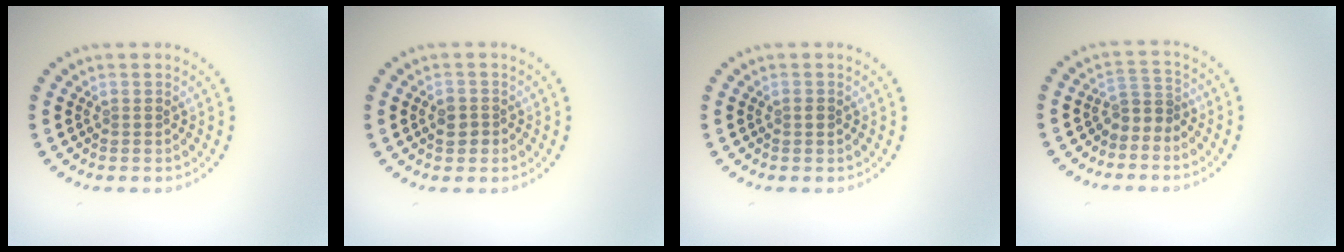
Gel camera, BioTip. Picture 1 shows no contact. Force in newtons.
{"total": 1.7, "press": 1.6, "slide": 0.6}
{"total": 0.8, "press": 0.8, "slide": 0.1}
{"total": 2.0, "press": 1.3, "slide": 1.5}